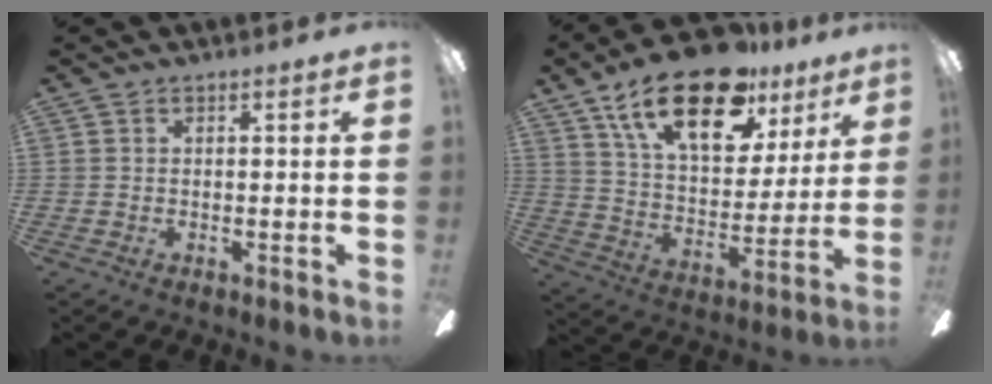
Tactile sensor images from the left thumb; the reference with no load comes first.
{"total": 24.3, "force": [14.9, 11.2, 15.6], "torque": [-0.255, -0.070, 0.258]}